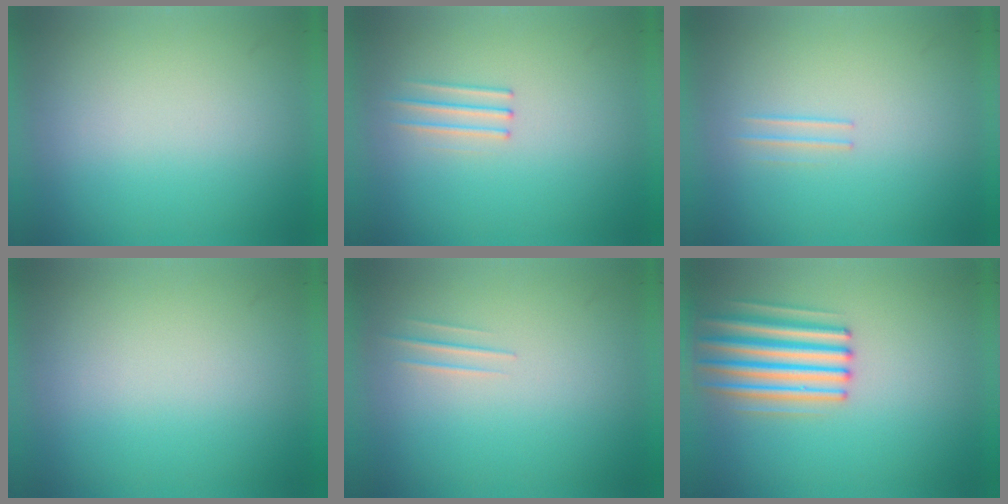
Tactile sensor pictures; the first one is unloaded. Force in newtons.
{"total": 1.2}
{"total": 1.2}
{"total": 0.0}
{"total": 1.2}
{"total": 4.7}